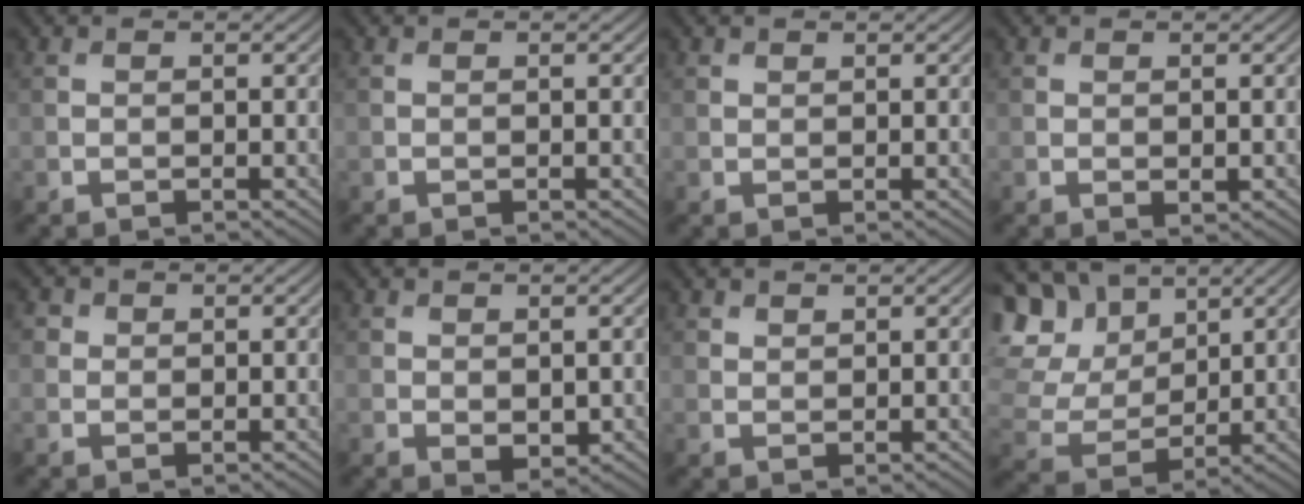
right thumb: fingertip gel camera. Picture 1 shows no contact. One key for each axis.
{"total": 0.0}
{"total": 0.6, "fx": 0.6, "fy": 0.2, "fz": 0.0, "tx": 0.000, "ty": 0.000, "tz": 0.013}
{"total": 0.8, "fx": 0.2, "fy": 0.5, "fz": 0.6, "tx": -0.007, "ty": -0.004, "tz": 0.005}
{"total": 1.6, "fx": 0.6, "fy": 1.4, "fz": 0.5, "tx": -0.009, "ty": -0.001, "tz": 0.004}
{"total": 1.8, "fx": 0.3, "fy": 1.2, "fz": 1.3, "tx": -0.023, "ty": -0.009, "tz": 0.011}
{"total": 1.2, "fx": 1.1, "fy": 0.5, "fz": 0.3, "tx": -0.007, "ty": -0.001, "tz": 0.025}
{"total": 14.5, "fx": 7.2, "fy": 9.6, "fz": 8.2, "tx": -0.217, "ty": 0.044, "tz": 0.123}